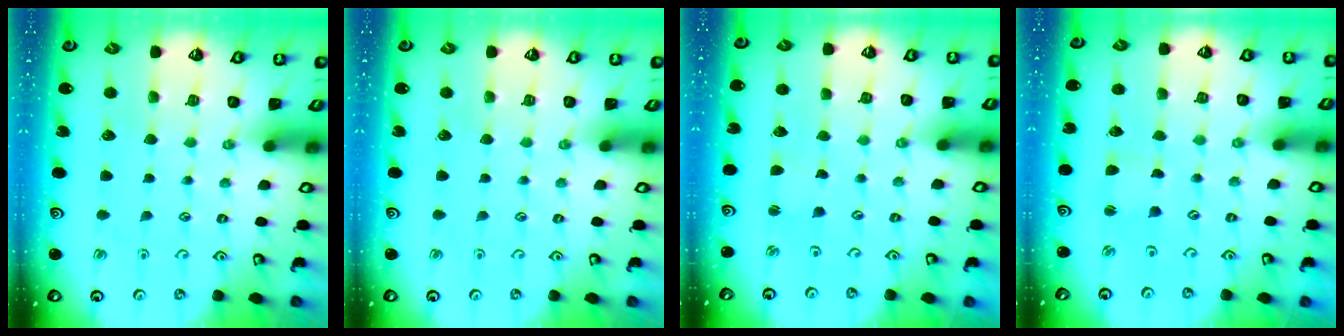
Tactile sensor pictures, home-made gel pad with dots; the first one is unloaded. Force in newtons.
{"total": 0.0}
{"total": 1.6, "press": 1.6, "slide": 0.3}
{"total": 1.6, "press": 1.6, "slide": 0.3}